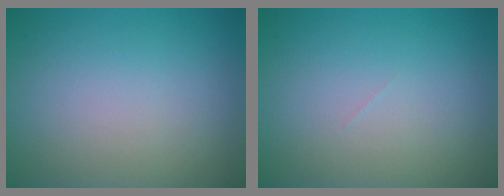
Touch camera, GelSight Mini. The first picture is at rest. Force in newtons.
{"total": 0.0}